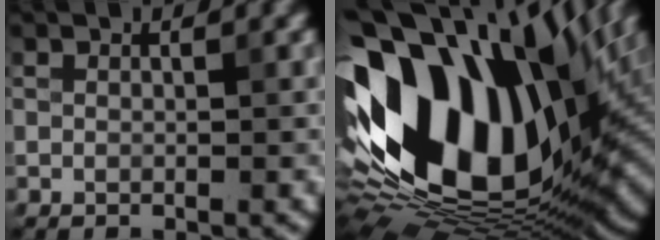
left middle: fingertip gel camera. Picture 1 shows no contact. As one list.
[{"total": 18.7, "force": [1.8, 11.2, 14.8], "torque": [-0.305, -0.009, 0.046]}]